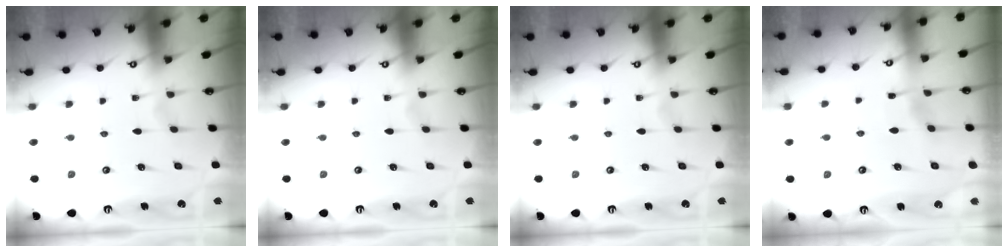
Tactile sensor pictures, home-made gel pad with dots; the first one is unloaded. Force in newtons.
{"total": 0.0}
{"total": 0.0}
{"total": 2.0, "press": 2.0, "slide": 0.3}